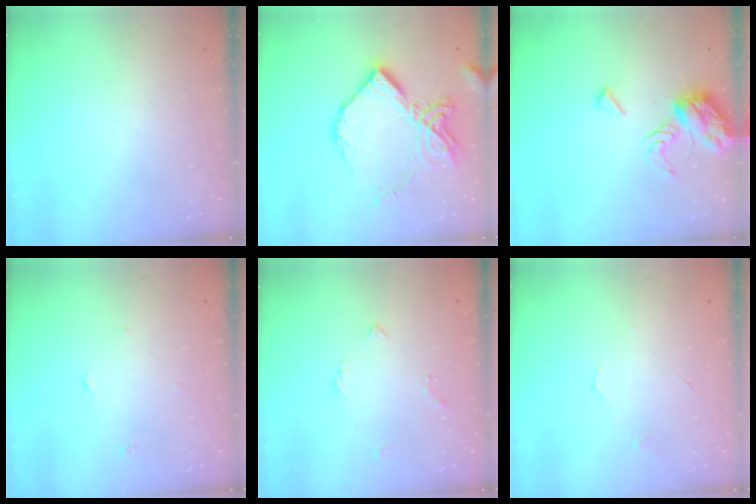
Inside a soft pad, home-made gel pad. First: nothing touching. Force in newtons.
{"total": 16.5, "press": 16.4, "slide": 1.3}
{"total": 9.5, "press": 9.5, "slide": 0.6}
{"total": 2.5, "press": 2.5, "slide": 0.3}
{"total": 2.4, "press": 2.3, "slide": 0.6}
{"total": 3.5, "press": 3.4, "slide": 0.5}